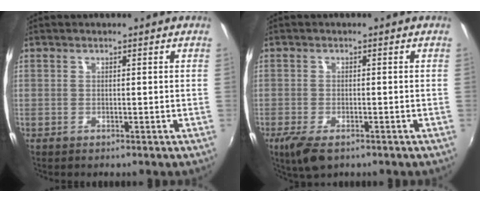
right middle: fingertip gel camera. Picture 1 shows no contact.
{"total": 5.5, "force": [-3.4, 2.2, 3.7], "torque": [-0.085, -0.022, -0.060]}